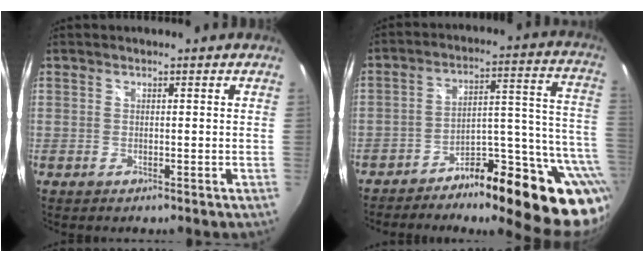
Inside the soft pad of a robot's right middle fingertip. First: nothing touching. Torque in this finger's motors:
{"motor_torque": [2.05, -0.09, 1.05, 0.21]}